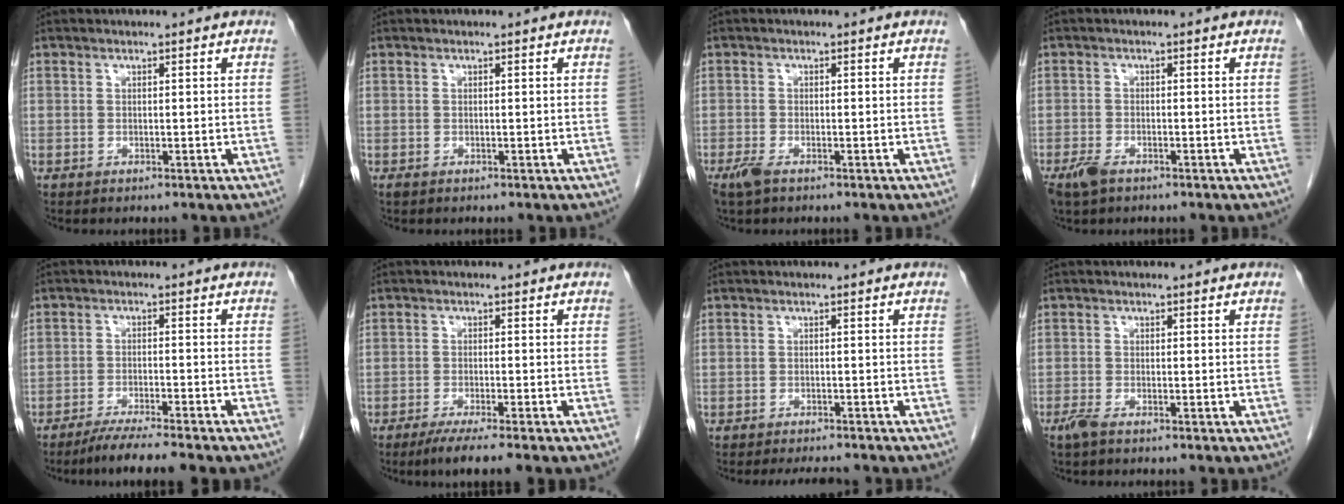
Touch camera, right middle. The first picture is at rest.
{"total": 0.0}
{"total": 2.3, "force": [-1.5, 0.7, 1.6], "torque": [-0.040, -0.006, -0.028]}
{"total": 3.2, "force": [-2.2, 1.3, 2.0], "torque": [-0.045, -0.005, -0.035]}
{"total": 7.6, "force": [-6.3, -0.4, 4.2], "torque": [-0.059, -0.019, -0.100]}
{"total": 5.5, "force": [-4.0, -0.5, 3.6], "torque": [-0.054, -0.013, -0.067]}
{"total": 4.2, "force": [-3.9, 0.6, 1.4], "torque": [-0.017, -0.008, -0.055]}
{"total": 1.6, "force": [-1.2, 0.2, 1.0], "torque": [-0.029, -0.005, -0.026]}